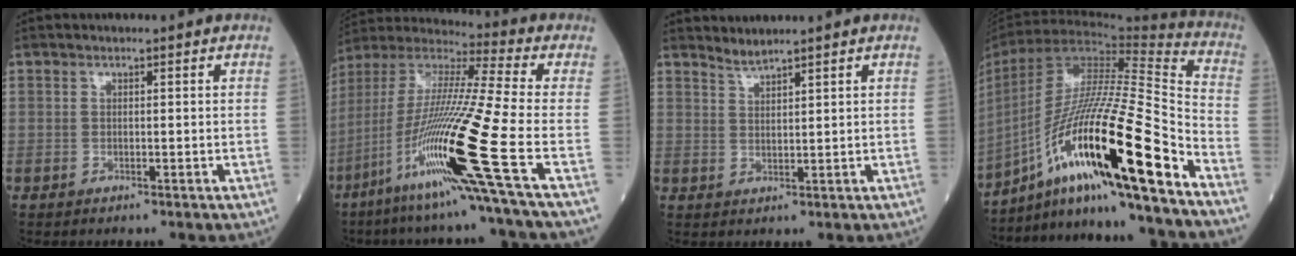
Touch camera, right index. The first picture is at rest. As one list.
[{"total": 22.6, "force": [-9.1, -1.8, 20.6], "torque": [-0.425, -0.040, -0.181]}, {"total": 1.9, "force": [1.8, -0.6, 0.1], "torque": [-0.006, -0.005, 0.042]}, {"total": 25.6, "force": [-14.0, 0.8, 21.5], "torque": [-0.389, -0.021, -0.248]}]